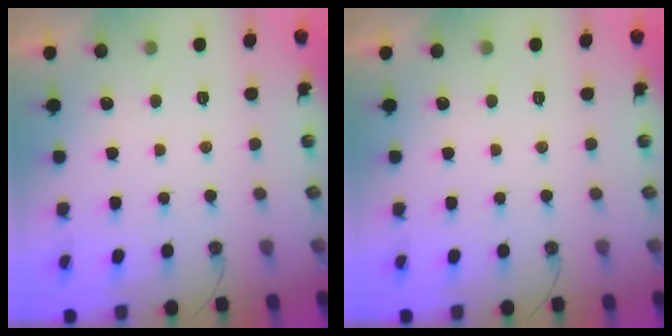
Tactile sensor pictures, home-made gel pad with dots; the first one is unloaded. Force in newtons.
{"total": 0.0}